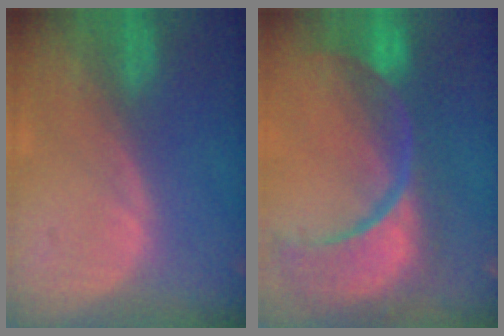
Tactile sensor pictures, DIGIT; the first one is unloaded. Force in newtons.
{"total": 14.0, "press": 11.2, "slide": 8.4}